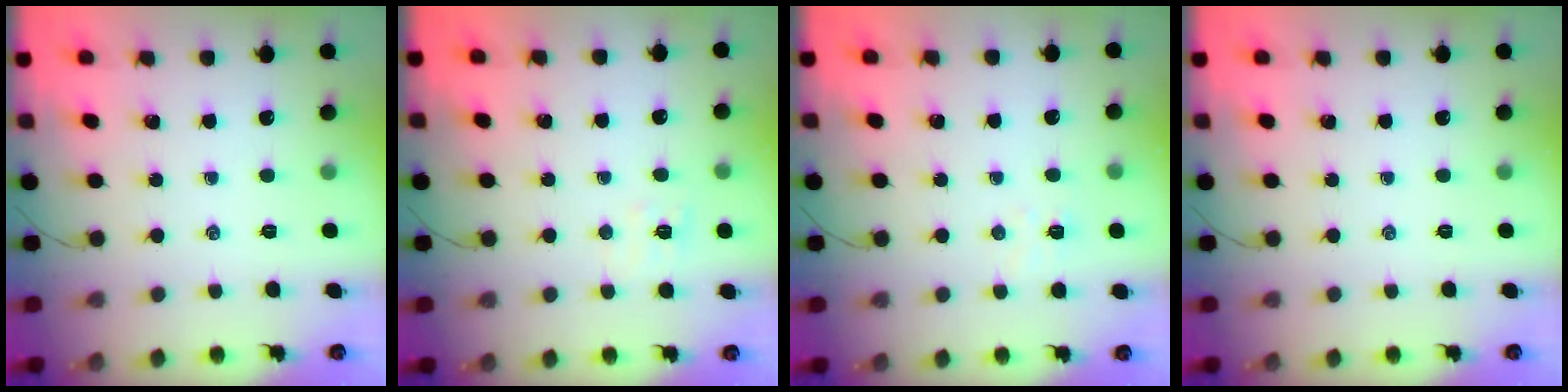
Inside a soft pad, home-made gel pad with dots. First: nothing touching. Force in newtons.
{"total": 6.3, "press": 6.2, "slide": 1.3}
{"total": 3.6, "press": 3.5, "slide": 0.8}
{"total": 0.0}